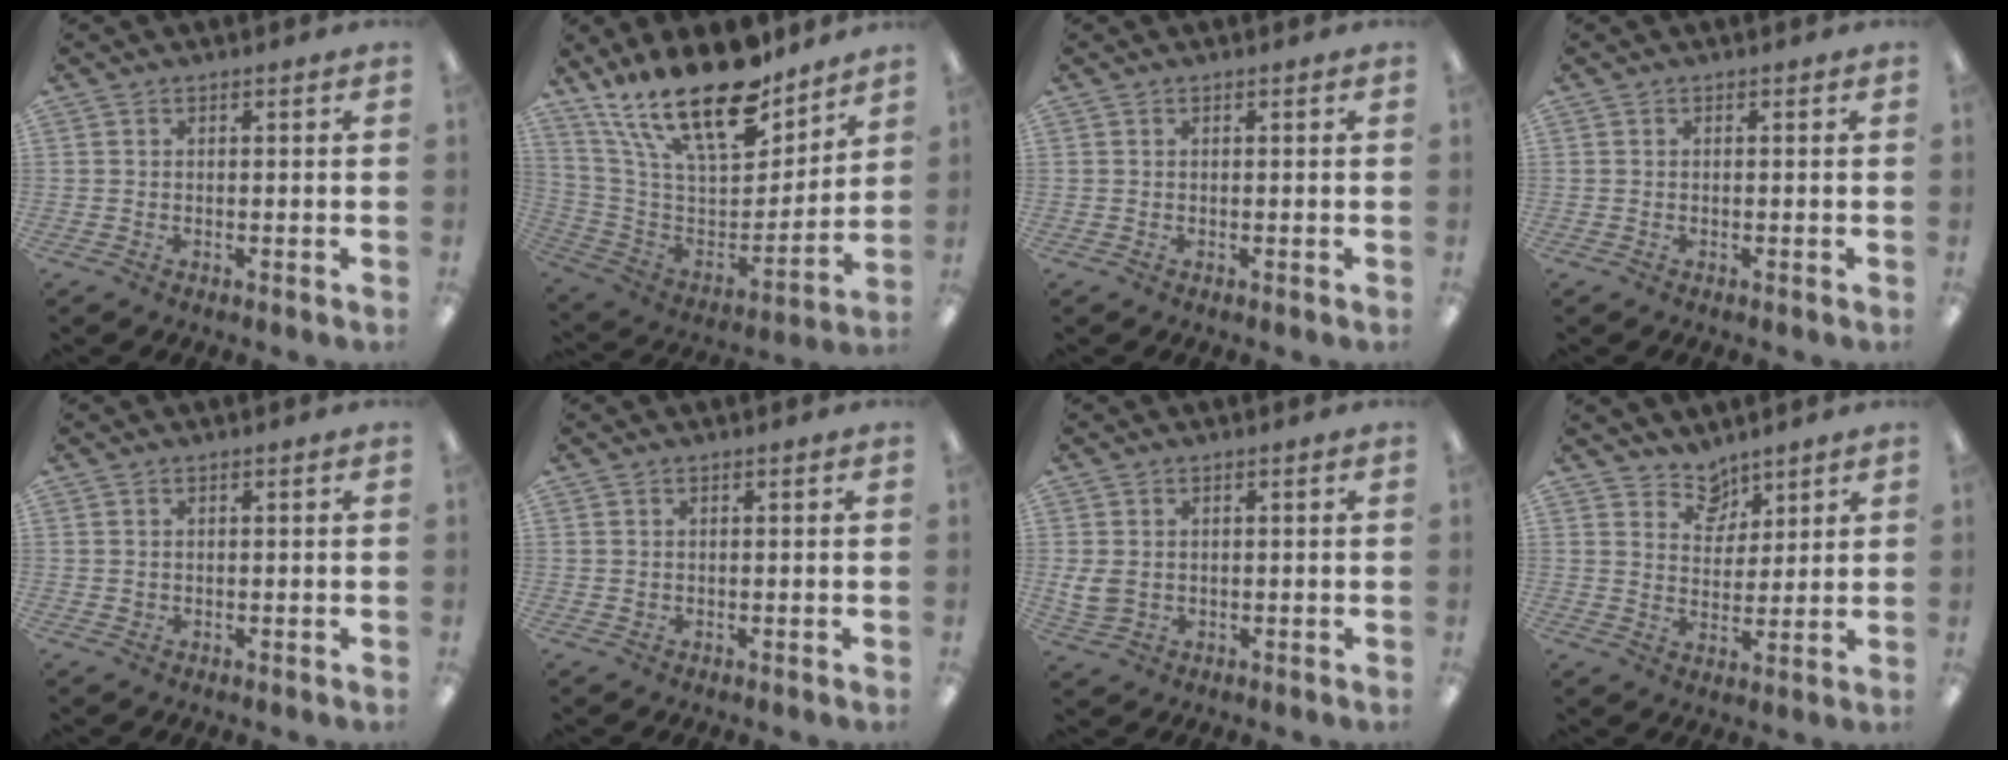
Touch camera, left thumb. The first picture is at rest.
{"total": 23.9, "force": [17.4, 9.1, 13.6], "torque": [-0.249, -0.114, 0.306]}
{"total": 0.0}
{"total": 0.0}
{"total": 0.8, "force": [0.5, 0.7, 0.0], "torque": [-0.001, 0.003, 0.008]}
{"total": 0.7, "force": [0.4, 0.5, 0.0], "torque": [0.000, 0.002, 0.008]}
{"total": 4.4, "force": [0.8, 3.6, 2.4], "torque": [-0.049, -0.001, 0.015]}
{"total": 7.0, "force": [5.8, 3.9, 0.5], "torque": [-0.005, -0.043, 0.106]}